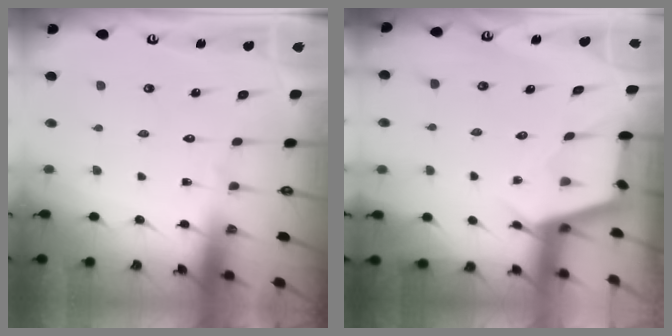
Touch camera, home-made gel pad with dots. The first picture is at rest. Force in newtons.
{"total": 2.9, "press": 2.8, "slide": 0.4}